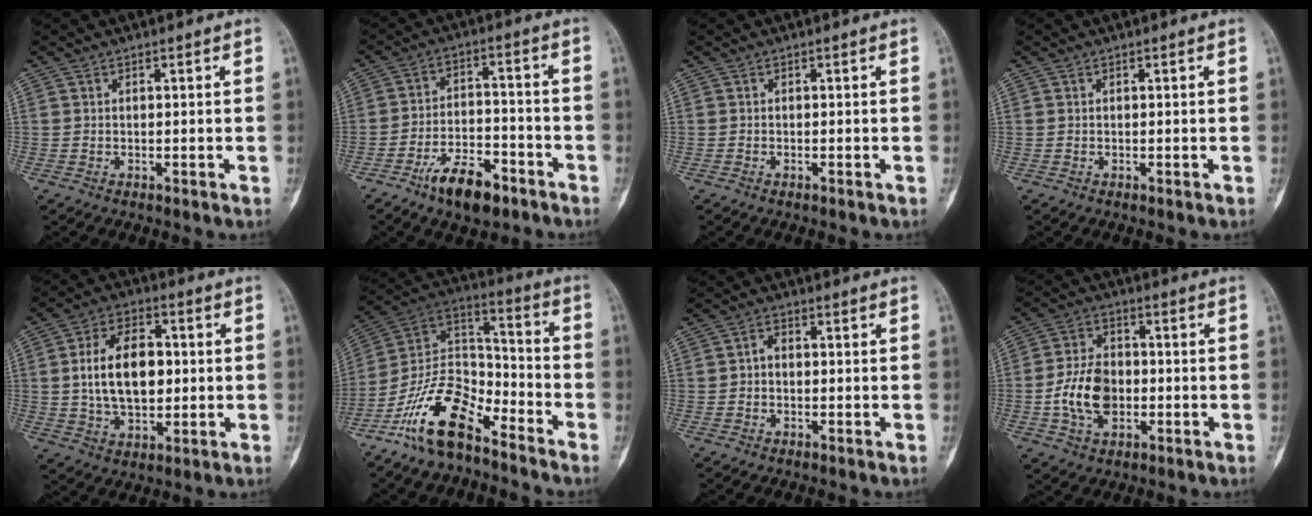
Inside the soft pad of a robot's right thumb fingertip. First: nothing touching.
{"total": 10.6, "force": [-6.8, 4.7, 6.7], "torque": [-0.097, 0.043, -0.117]}
{"total": 0.0}
{"total": 0.0}
{"total": 14.1, "force": [1.0, 8.6, 11.1], "torque": [-0.169, 0.008, 0.018]}
{"total": 15.7, "force": [-10.7, 6.8, 9.3], "torque": [-0.156, 0.087, -0.210]}
{"total": 2.0, "force": [-0.2, 1.5, 1.3], "torque": [-0.011, 0.010, -0.011]}
{"total": 10.1, "force": [-1.8, 6.8, 7.2], "torque": [-0.123, 0.014, -0.036]}